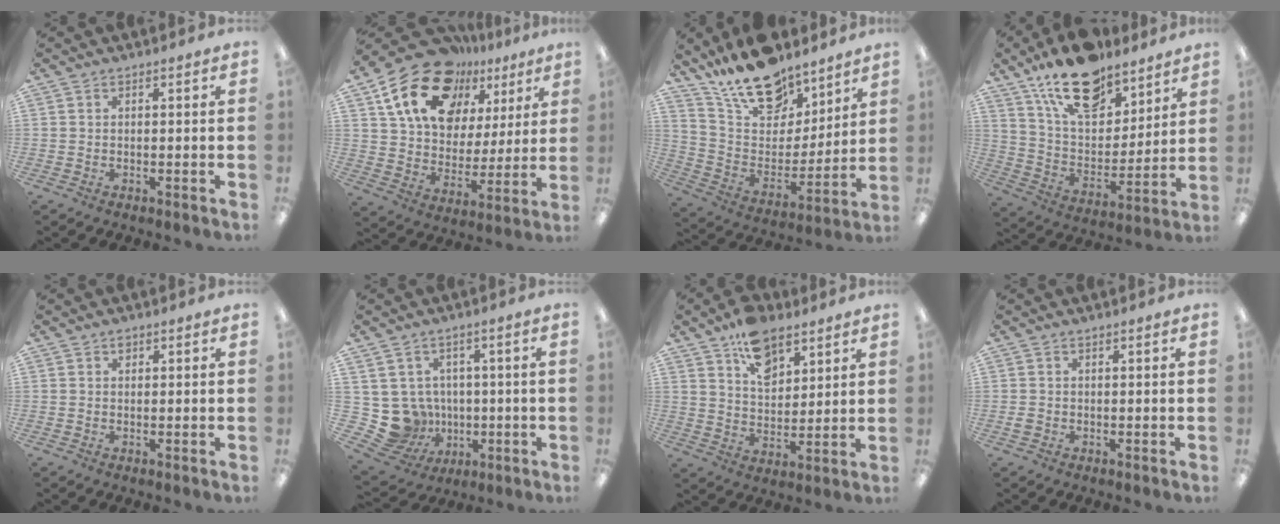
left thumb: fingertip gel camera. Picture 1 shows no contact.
{"total": 19.3, "force": [12.4, 11.9, 8.8], "torque": [-0.171, -0.063, 0.227]}
{"total": 18.8, "force": [15.2, 8.7, 6.9], "torque": [-0.135, -0.103, 0.274]}
{"total": 18.7, "force": [13.7, 9.1, 9.0], "torque": [-0.158, -0.076, 0.243]}
{"total": 1.0, "force": [0.6, 0.7, 0.4], "torque": [-0.001, -0.002, 0.010]}
{"total": 9.7, "force": [-0.3, 9.4, 2.5], "torque": [-0.085, -0.005, 0.007]}
{"total": 11.2, "force": [7.5, 6.5, 5.2], "torque": [-0.078, -0.034, 0.136]}
{"total": 1.0, "force": [0.0, 0.8, 0.5], "torque": [-0.009, 0.004, -0.001]}